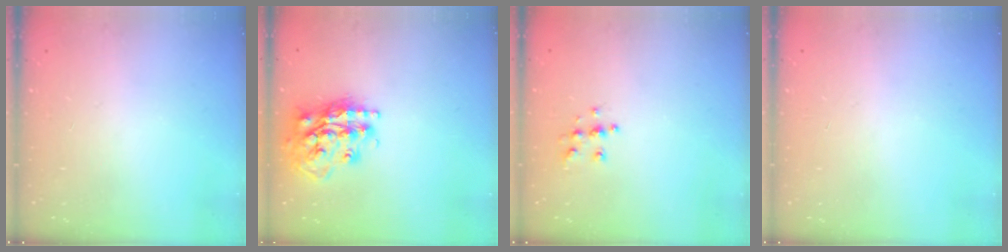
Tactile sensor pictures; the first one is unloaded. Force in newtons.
{"total": 17.9, "press": 17.8, "slide": 1.5}
{"total": 5.6, "press": 5.6, "slide": 0.3}
{"total": 0.5, "press": 0.5, "slide": 0.2}